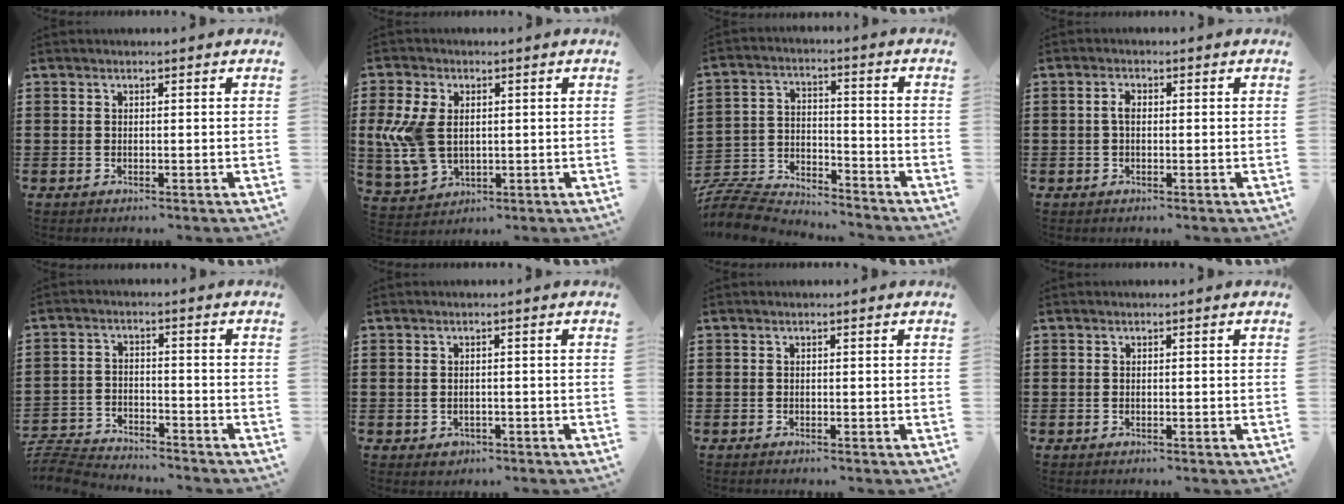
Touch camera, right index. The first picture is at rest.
{"total": 8.8, "force": [0.5, 5.9, 6.5], "torque": [-0.175, 0.001, 0.004]}
{"total": 7.8, "force": [-7.6, 1.5, 1.0], "torque": [-0.040, 0.010, -0.158]}
{"total": 2.0, "force": [-0.1, 1.0, 1.7], "torque": [-0.035, 0.003, -0.002]}
{"total": 4.9, "force": [-4.9, 0.6, 0.5], "torque": [-0.027, 0.003, -0.106]}
{"total": 1.0, "force": [-0.4, 0.7, 0.7], "torque": [-0.016, 0.002, -0.008]}
{"total": 0.0}
{"total": 0.0}